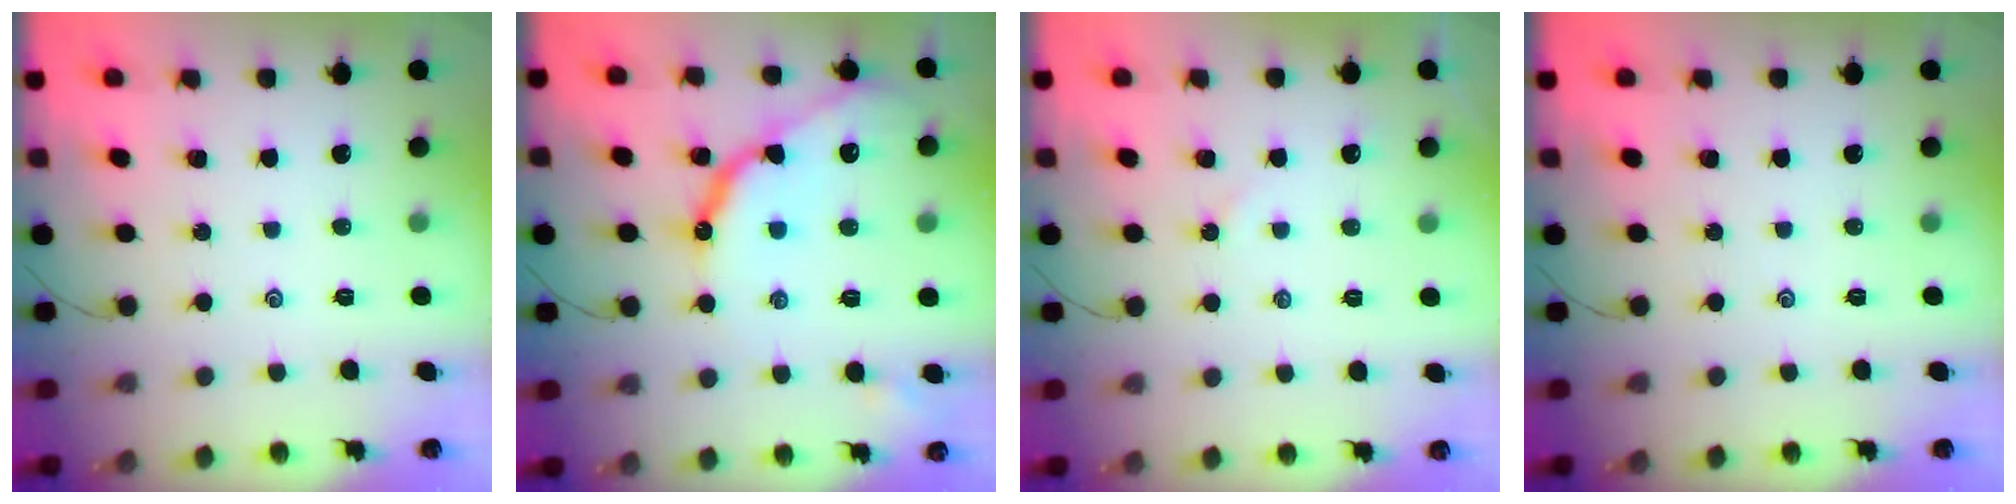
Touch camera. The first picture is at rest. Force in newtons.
{"total": 13.5, "press": 13.5, "slide": 1.1}
{"total": 3.8, "press": 3.8, "slide": 0.4}
{"total": 0.0}